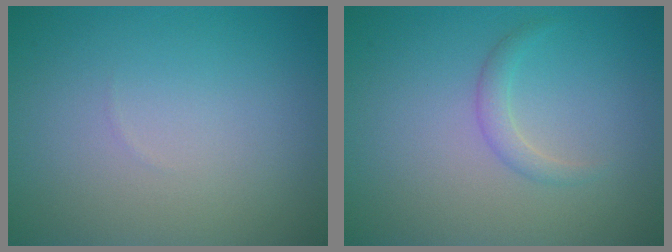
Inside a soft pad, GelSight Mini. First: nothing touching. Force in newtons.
{"total": 1.3, "press": 1.3, "slide": 0.1}